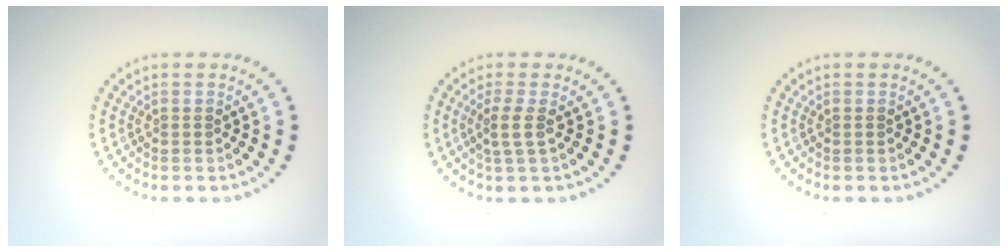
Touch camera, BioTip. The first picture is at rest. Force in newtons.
{"total": 1.8, "press": 1.4, "slide": 1.2}
{"total": 0.0}